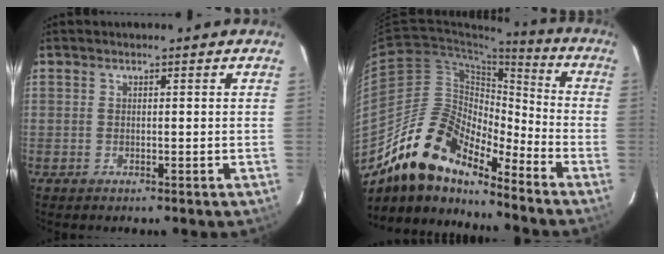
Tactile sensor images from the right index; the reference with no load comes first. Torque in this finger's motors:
{"motor_torque": [0.51, -0.61, 0.80, 0.16]}